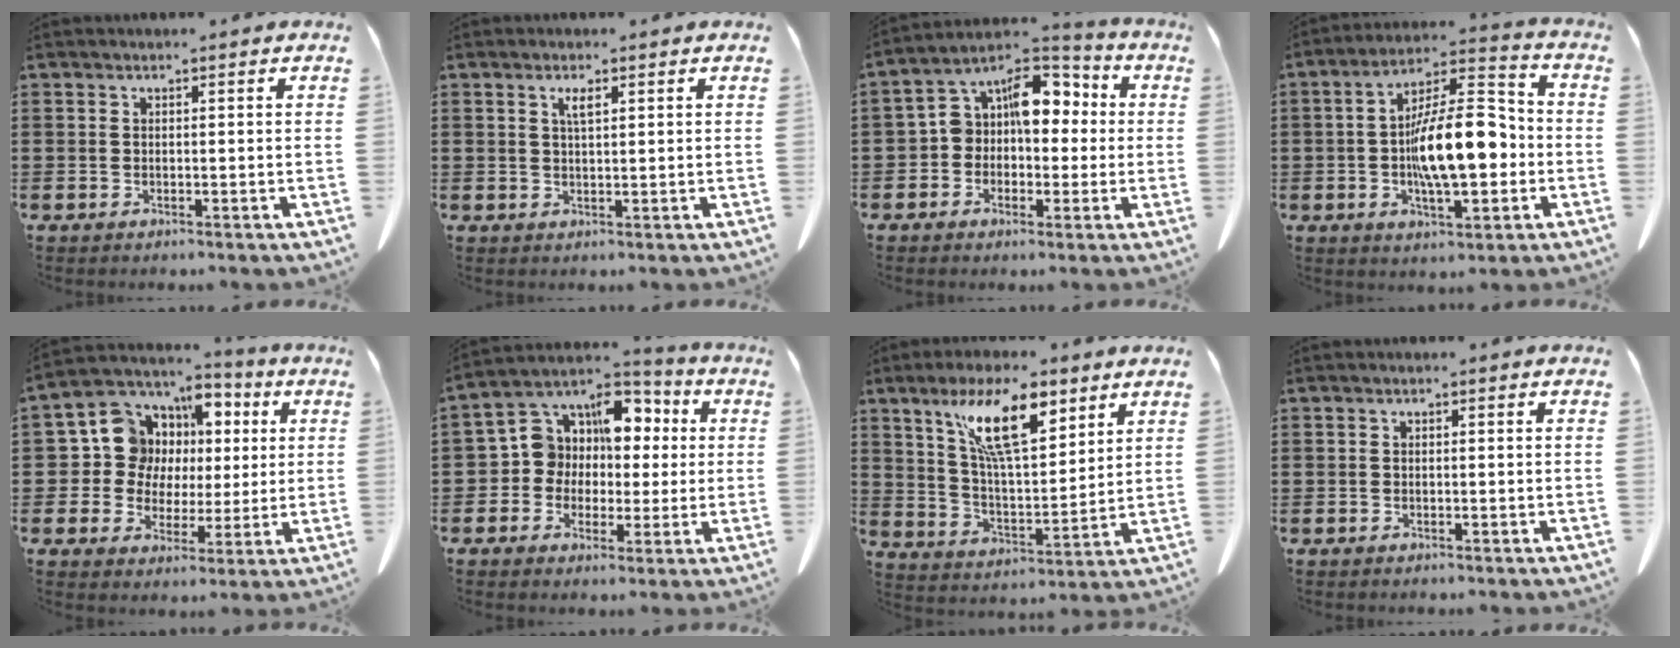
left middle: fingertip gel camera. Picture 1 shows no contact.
{"total": 2.0, "force": [1.0, 0.5, 1.7], "torque": [-0.037, 0.001, 0.016]}
{"total": 8.9, "force": [1.8, 6.3, 6.1], "torque": [-0.132, 0.004, 0.028]}
{"total": 14.0, "force": [-1.8, 5.3, 12.8], "torque": [-0.225, 0.002, -0.032]}
{"total": 10.7, "force": [2.0, 9.9, 3.5], "torque": [-0.126, -0.007, 0.044]}
{"total": 8.8, "force": [2.3, 7.9, 3.1], "torque": [-0.108, -0.015, 0.043]}
{"total": 12.5, "force": [7.6, 4.1, 9.1], "torque": [-0.185, -0.012, 0.136]}
{"total": 0.0}